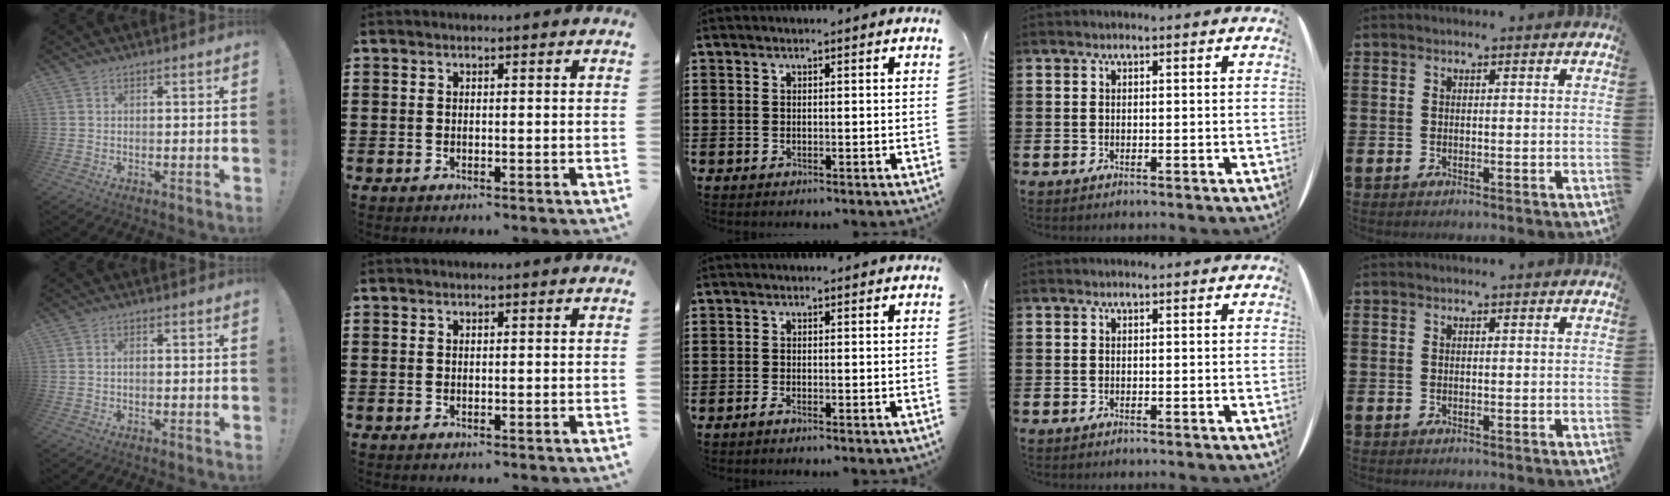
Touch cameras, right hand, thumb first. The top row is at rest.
{"thumb": {"total": 1.0, "force": [-0.3, 0.7, 0.6], "torque": [-0.019, 0.007, -0.004]}, "middle": {"total": 1.0, "force": [-0.8, 0.2, 0.6], "torque": [-0.014, -0.002, -0.016]}}